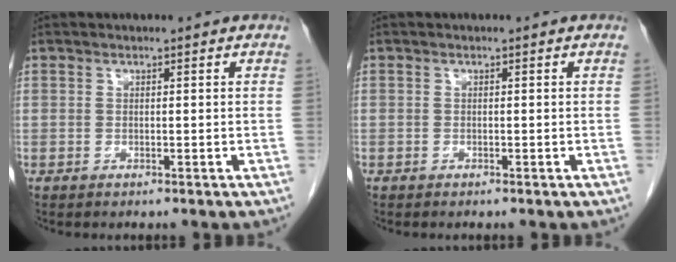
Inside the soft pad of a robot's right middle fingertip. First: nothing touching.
{"total": 0.0}